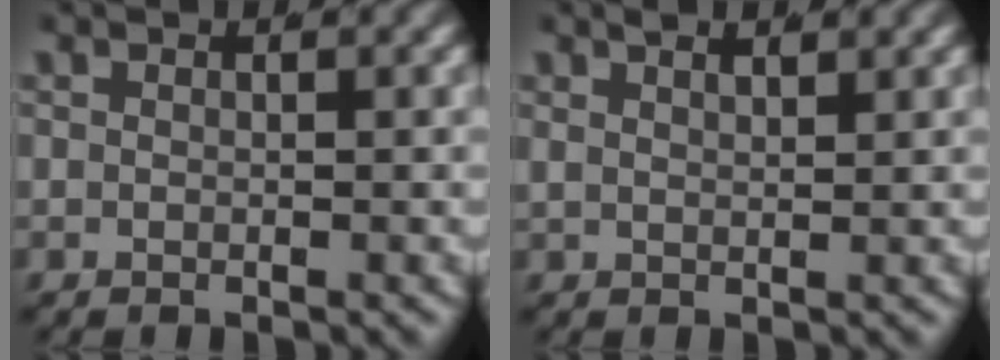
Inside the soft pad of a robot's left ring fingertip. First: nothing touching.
{"total": 1.9, "force": [1.6, 0.1, 1.0], "torque": [-0.009, -0.001, 0.032]}